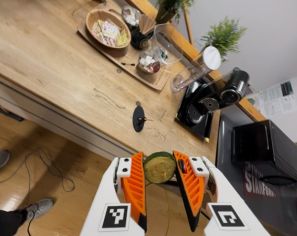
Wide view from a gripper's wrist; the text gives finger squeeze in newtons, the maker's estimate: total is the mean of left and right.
{"total": 9.7, "left": 10.1, "right": 9.2}